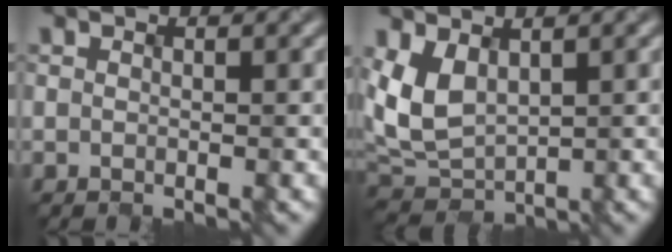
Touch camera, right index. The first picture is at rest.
{"total": 4.6, "force": [1.2, 3.1, 3.2], "torque": [-0.078, -0.004, 0.025]}